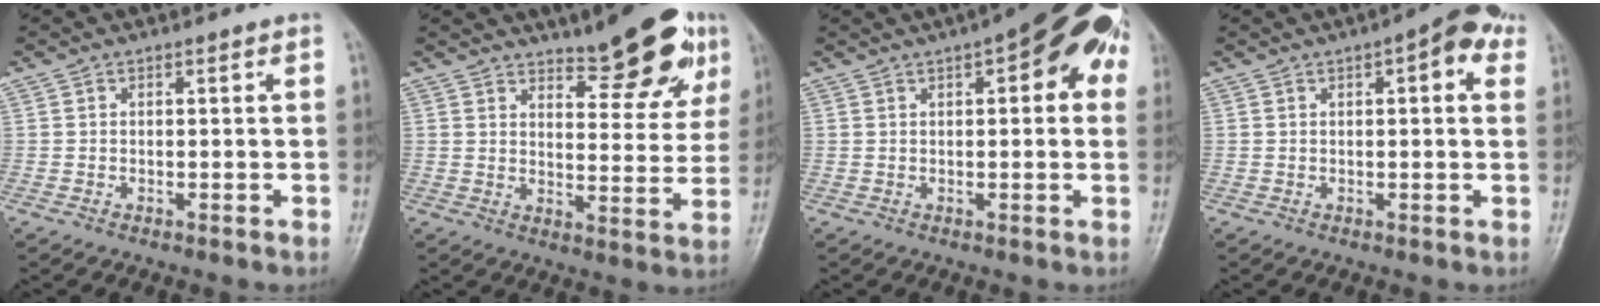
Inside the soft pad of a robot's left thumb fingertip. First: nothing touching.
{"total": 13.3, "force": [9.2, 4.6, 8.5], "torque": [-0.074, -0.049, 0.130]}
{"total": 15.0, "force": [5.6, 5.7, 12.7], "torque": [-0.136, 0.017, 0.060]}
{"total": 7.3, "force": [3.2, 2.7, 6.0], "torque": [-0.061, 0.009, 0.033]}